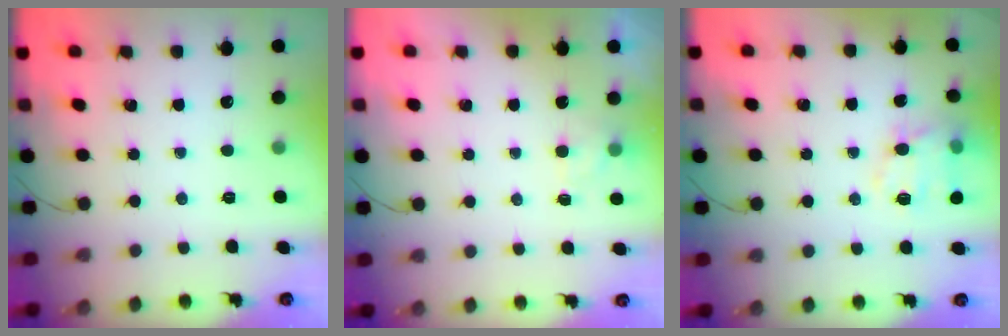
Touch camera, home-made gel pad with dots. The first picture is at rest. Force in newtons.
{"total": 2.0, "press": 1.5, "slide": 1.3}
{"total": 11.7, "press": 11.6, "slide": 1.2}